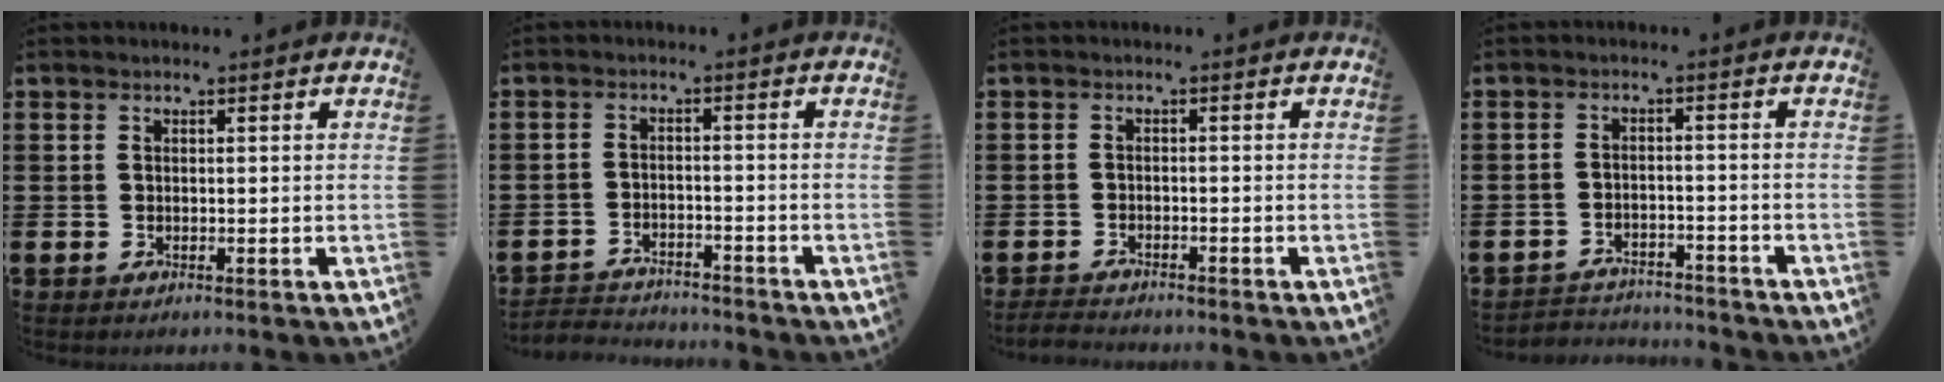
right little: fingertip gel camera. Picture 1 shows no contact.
{"total": 2.6, "force": [-2.6, 0.4, -0.2], "torque": [-0.004, 0.002, -0.057]}
{"total": 1.6, "force": [-1.6, 0.1, 0.2], "torque": [-0.006, 0.004, -0.034]}
{"total": 2.8, "force": [-2.8, 0.3, -0.2], "torque": [-0.004, 0.002, -0.062]}